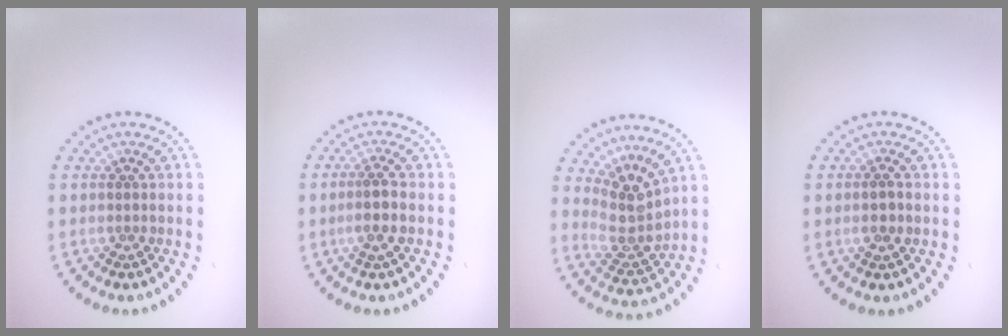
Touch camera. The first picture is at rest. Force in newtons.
{"total": 2.5, "press": 2.2, "slide": 1.1}
{"total": 3.7, "press": 2.7, "slide": 2.5}
{"total": 0.9, "press": 0.9, "slide": 0.2}